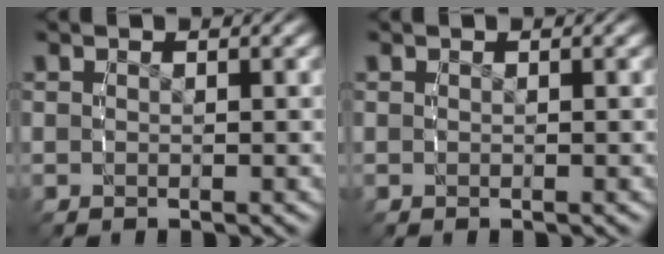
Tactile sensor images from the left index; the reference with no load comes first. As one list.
[{"total": 0.0}]